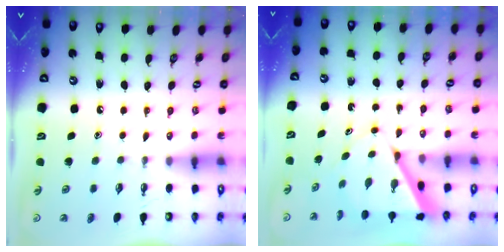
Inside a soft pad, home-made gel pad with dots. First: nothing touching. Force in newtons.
{"total": 6.8, "press": 6.8, "slide": 0.5}